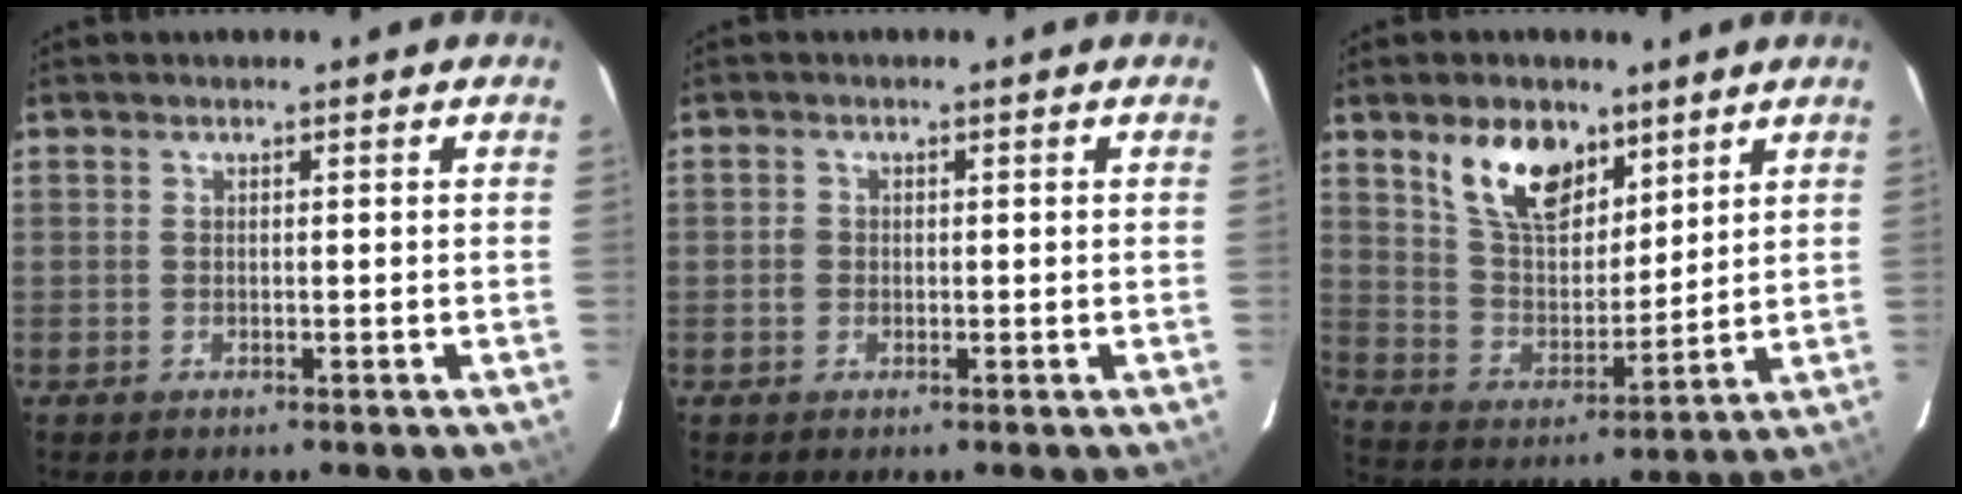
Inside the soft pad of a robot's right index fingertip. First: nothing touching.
{"total": 1.4, "force": [-0.2, 1.4, 0.4], "torque": [-0.006, 0.002, -0.006]}
{"total": 12.8, "force": [7.8, 6.9, 7.4], "torque": [-0.134, 0.012, 0.151]}